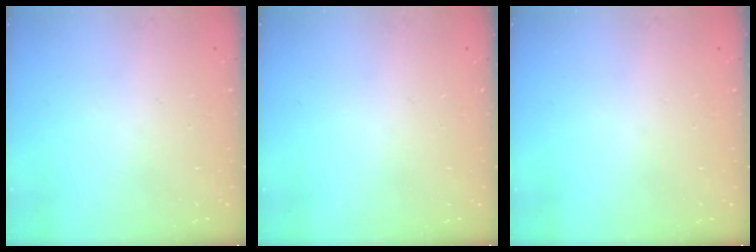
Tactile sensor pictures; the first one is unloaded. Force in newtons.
{"total": 0.0}
{"total": 0.0}